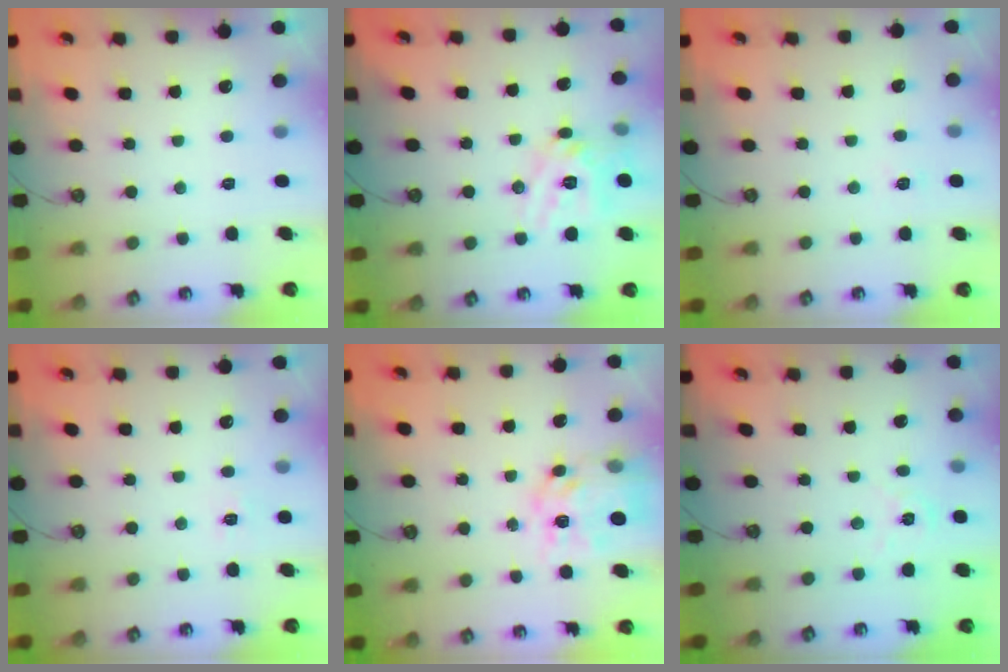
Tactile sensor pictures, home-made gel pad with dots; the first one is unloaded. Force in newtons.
{"total": 15.5, "press": 15.3, "slide": 2.3}
{"total": 2.2, "press": 2.2, "slide": 0.3}
{"total": 5.1, "press": 5.0, "slide": 0.6}
{"total": 13.0, "press": 13.0, "slide": 1.0}
{"total": 2.1, "press": 2.1, "slide": 0.2}